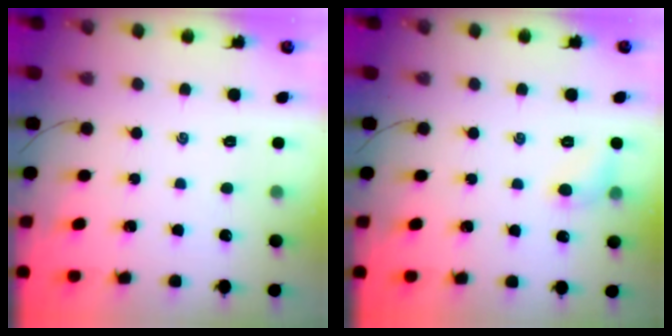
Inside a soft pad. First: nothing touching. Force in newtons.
{"total": 5.5, "press": 5.4, "slide": 1.2}